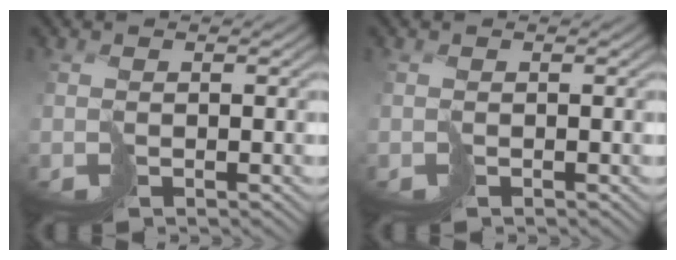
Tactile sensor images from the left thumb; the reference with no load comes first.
{"total": 0.0}